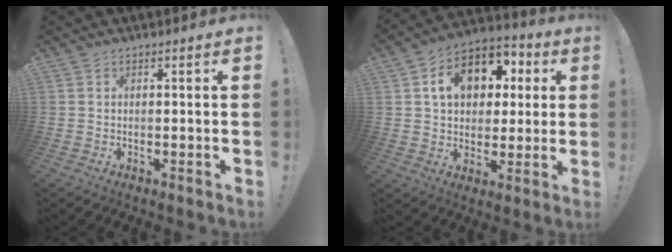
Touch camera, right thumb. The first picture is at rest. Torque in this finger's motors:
{"motor_torque": [1.84, 2.18, 0.45, -0.25, 0.12]}